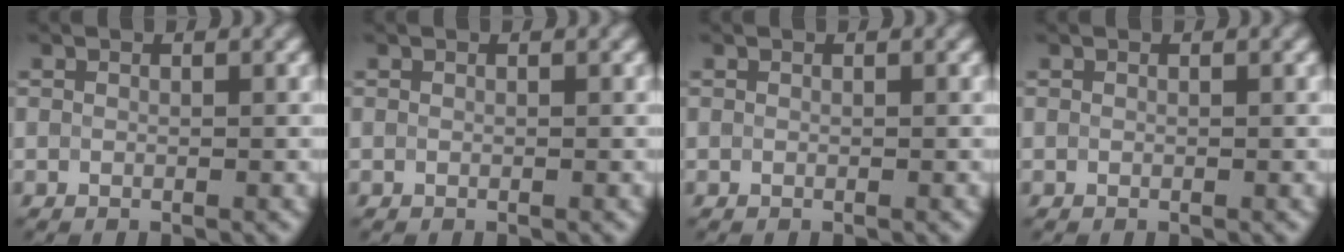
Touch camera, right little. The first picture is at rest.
{"total": 0.0}
{"total": 0.0}
{"total": 0.0}